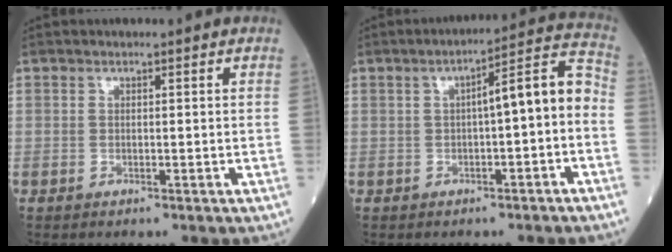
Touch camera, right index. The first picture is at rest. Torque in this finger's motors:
{"motor_torque": [1.04, -0.24, 0.34, 0.11]}